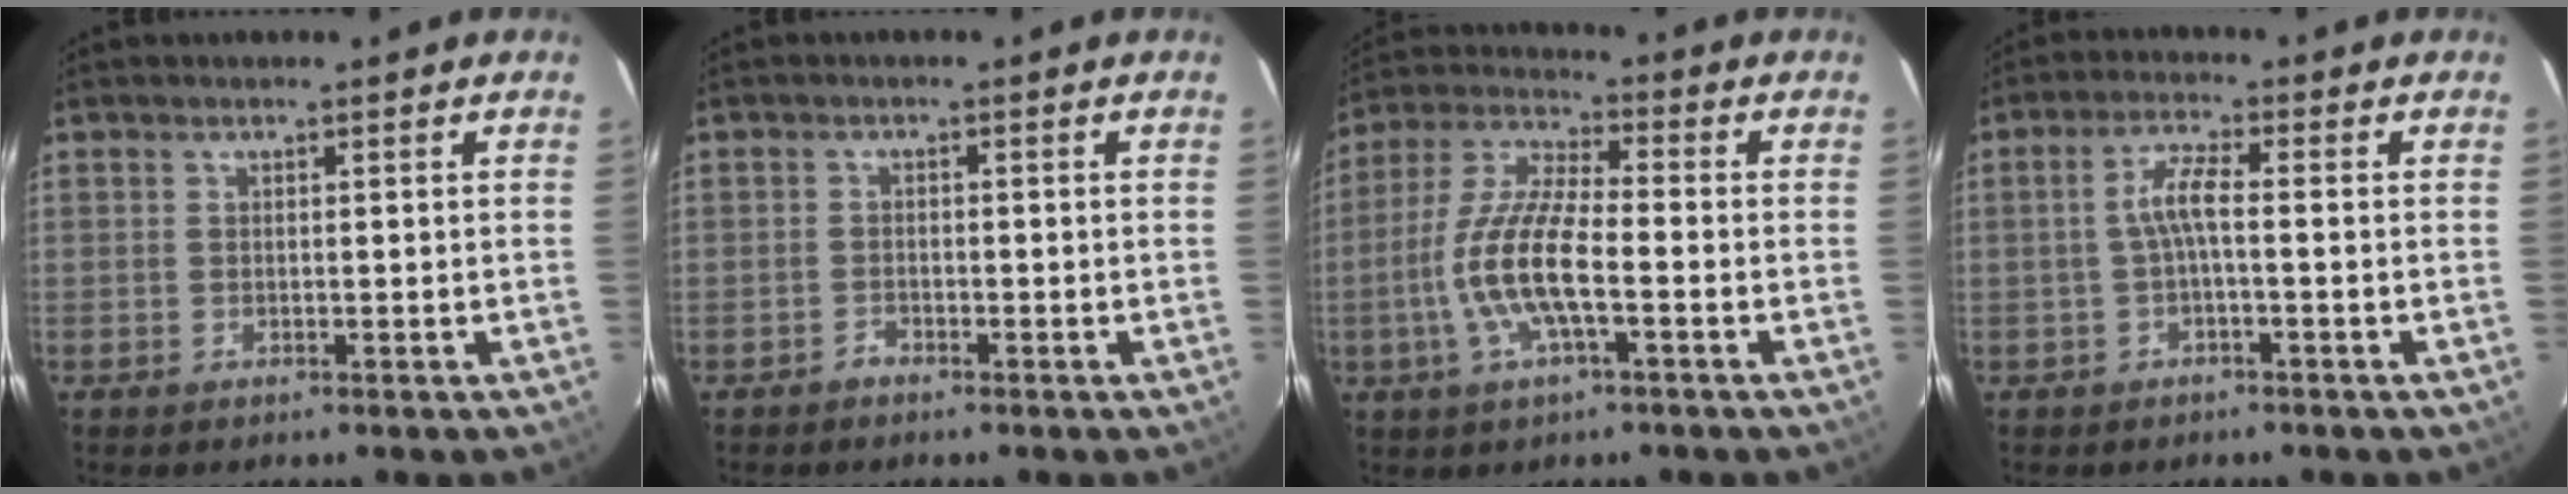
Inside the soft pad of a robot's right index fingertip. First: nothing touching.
{"total": 1.2, "force": [-1.1, 0.6, 0.0], "torque": [0.000, 0.004, -0.021]}
{"total": 12.6, "force": [-3.4, 3.3, 11.7], "torque": [-0.247, -0.001, -0.069]}
{"total": 4.0, "force": [-0.6, 0.5, 3.9], "torque": [-0.081, 0.008, -0.011]}